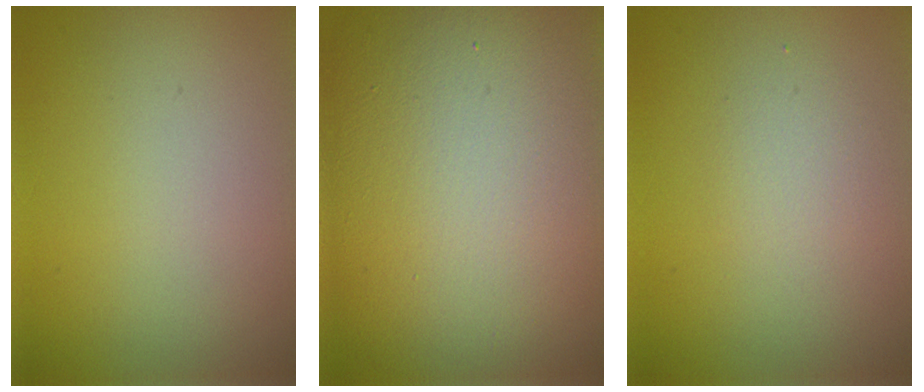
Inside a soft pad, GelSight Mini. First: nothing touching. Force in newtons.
{"total": 18.9, "press": 18.8, "slide": 1.2}
{"total": 1.7, "press": 1.6, "slide": 0.1}